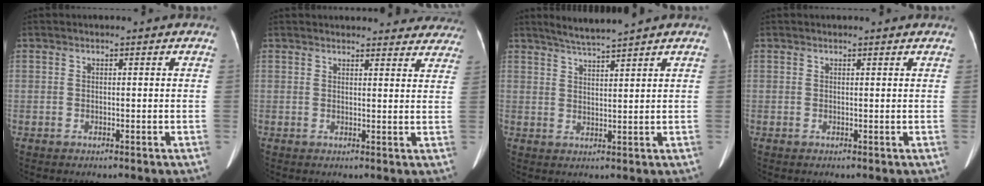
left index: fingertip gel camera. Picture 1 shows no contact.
{"total": 17.3, "force": [16.2, 4.8, 3.9], "torque": [-0.028, -0.004, 0.173]}
{"total": 4.2, "force": [3.8, -1.1, 1.5], "torque": [-0.032, 0.003, 0.073]}
{"total": 0.8, "force": [0.7, 0.1, 0.2], "torque": [-0.008, 0.001, 0.005]}